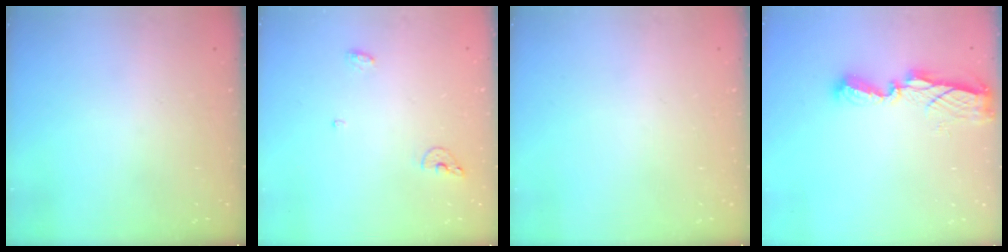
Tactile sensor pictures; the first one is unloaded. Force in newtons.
{"total": 6.2, "press": 6.1, "slide": 1.1}
{"total": 0.0}
{"total": 7.4, "press": 7.4, "slide": 0.2}